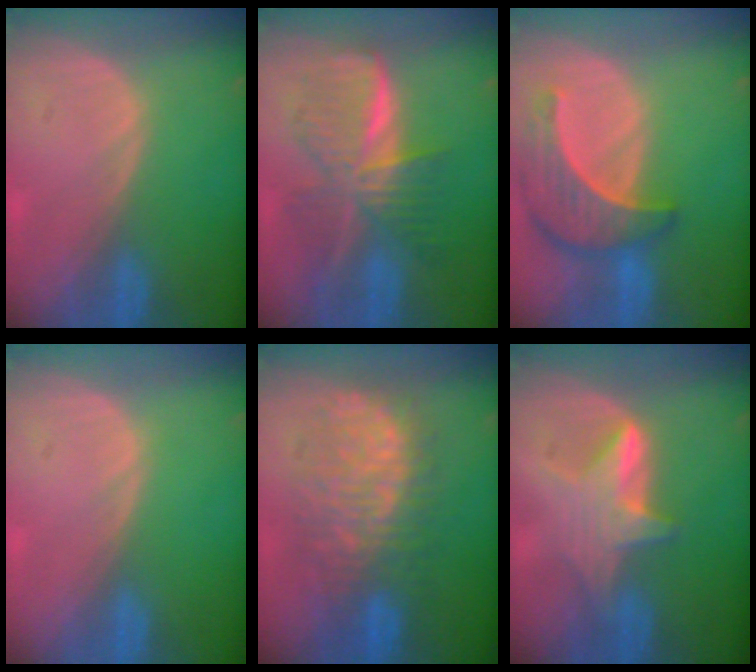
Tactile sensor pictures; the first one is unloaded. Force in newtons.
{"total": 9.4, "press": 9.4, "slide": 0.7}
{"total": 8.6, "press": 7.9, "slide": 3.3}
{"total": 0.0}
{"total": 10.5, "press": 10.4, "slide": 1.2}
{"total": 6.0, "press": 5.8, "slide": 1.7}